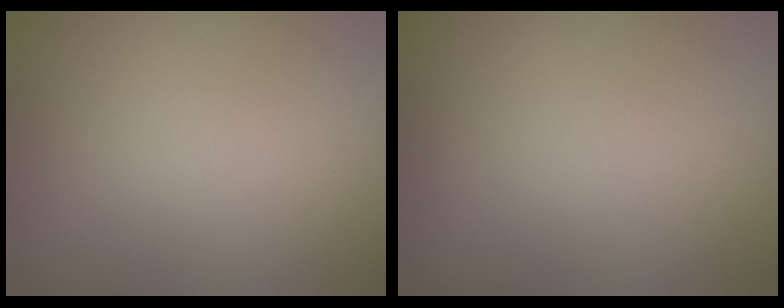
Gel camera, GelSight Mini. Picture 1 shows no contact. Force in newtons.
{"total": 0.0}